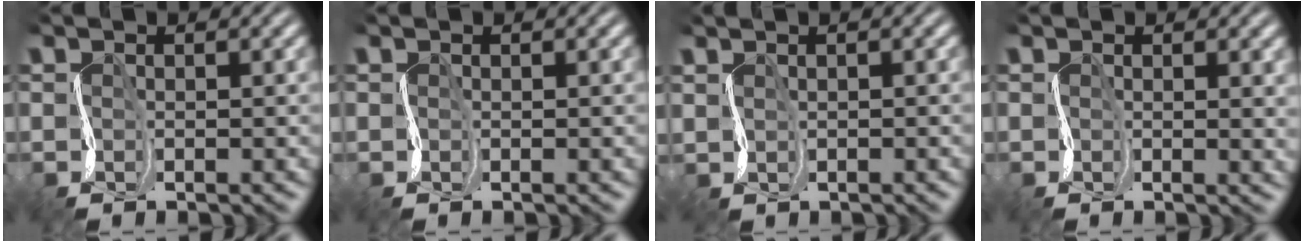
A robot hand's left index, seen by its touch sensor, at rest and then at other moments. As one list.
[{"total": 0.0}, {"total": 1.0, "force": [0.8, 0.1, -0.6], "torque": [0.011, 0.008, 0.019]}, {"total": 2.6, "force": [0.2, 1.2, 2.4], "torque": [-0.024, -0.003, 0.005]}]